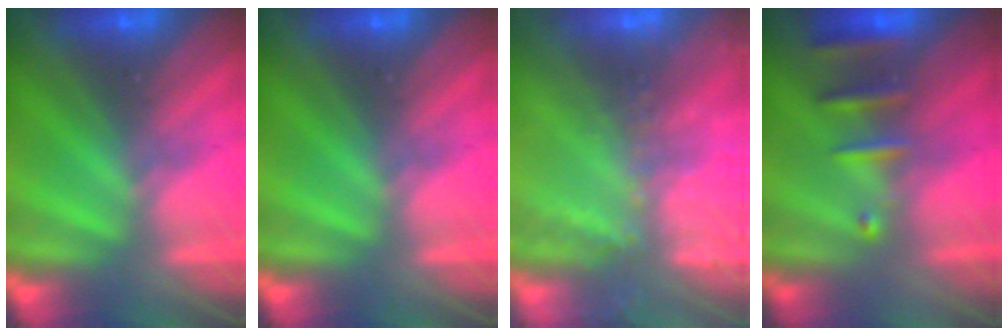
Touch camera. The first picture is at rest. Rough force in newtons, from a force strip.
{"total": 0.0}
{"total": 5.7}
{"total": 2.5}